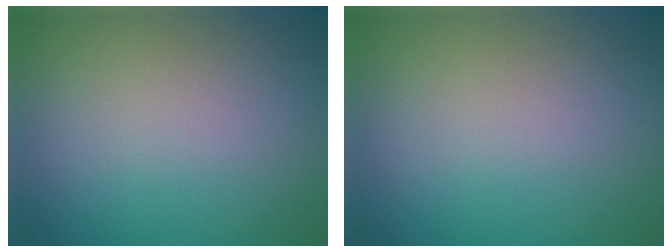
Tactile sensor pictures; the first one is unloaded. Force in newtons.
{"total": 0.0}